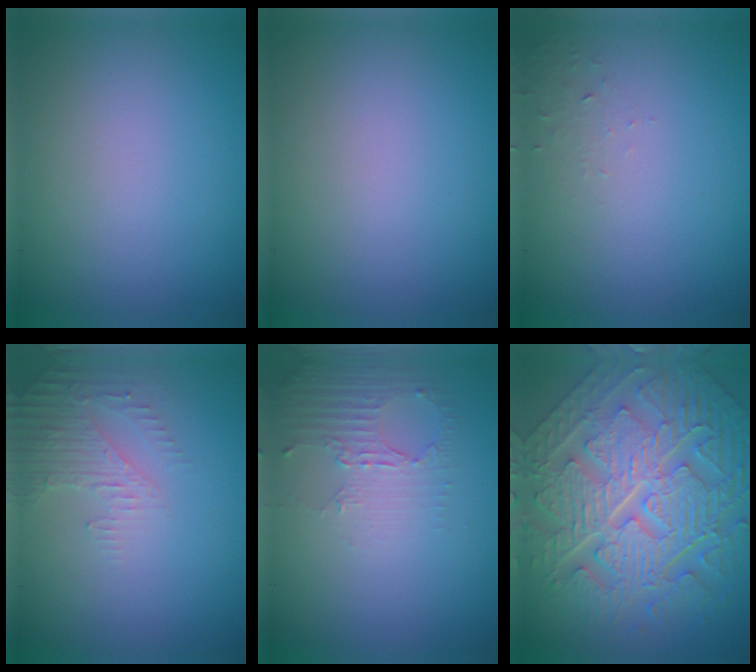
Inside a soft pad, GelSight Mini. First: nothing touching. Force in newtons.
{"total": 0.0}
{"total": 1.0, "press": 0.9, "slide": 0.1}
{"total": 2.6, "press": 2.5, "slide": 0.7}
{"total": 2.5, "press": 1.8, "slide": 1.7}
{"total": 11.7, "press": 7.9, "slide": 8.6}